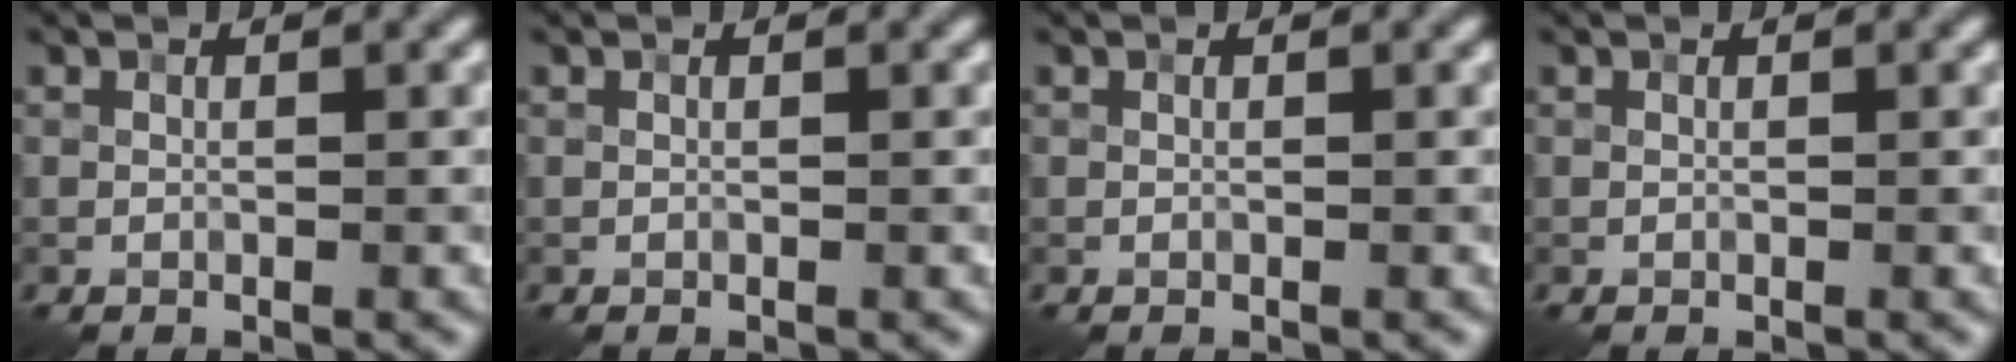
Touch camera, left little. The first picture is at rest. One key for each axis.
{"total": 0.0}
{"total": 0.0}
{"total": 0.0}